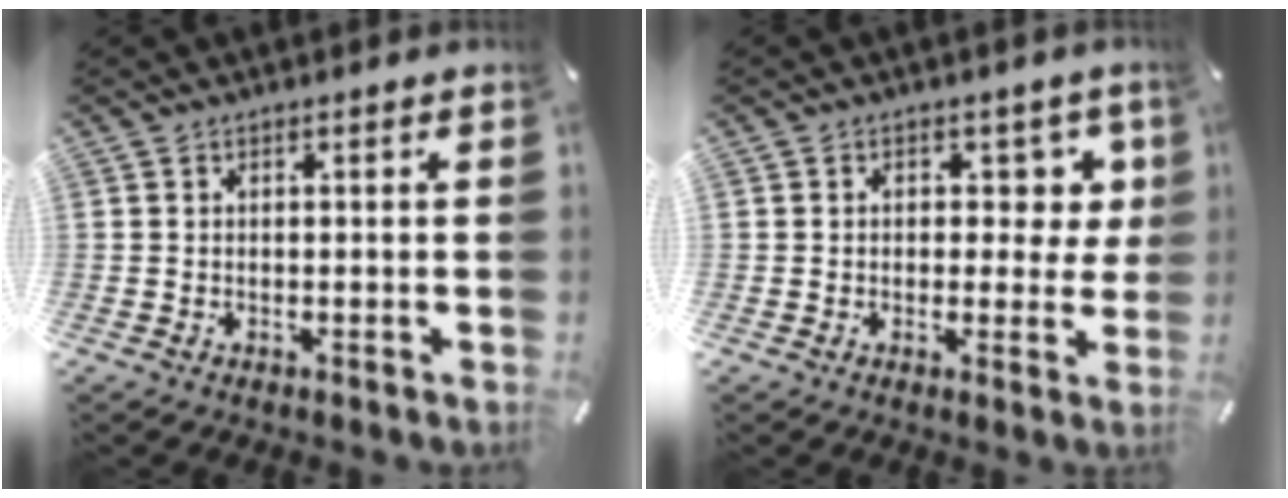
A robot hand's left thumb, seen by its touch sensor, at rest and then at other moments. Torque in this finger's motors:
{"motor_torque": [0.07, 0.02, -0.17, -0.16, -0.06]}